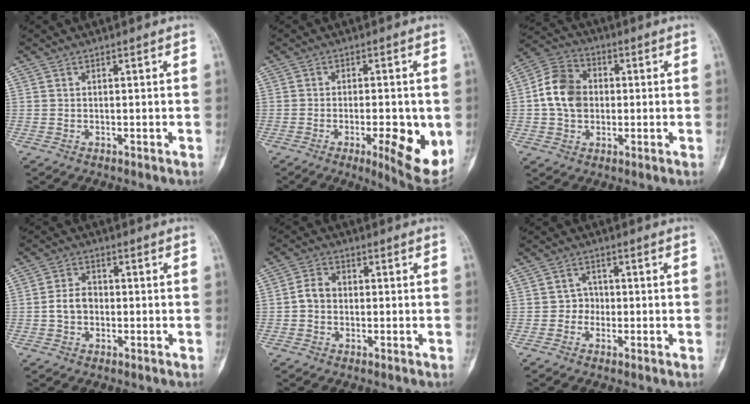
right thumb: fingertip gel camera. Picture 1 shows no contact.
{"total": 11.7, "force": [-2.9, 3.2, 10.8], "torque": [-0.137, -0.016, -0.033]}
{"total": 10.5, "force": [0.2, 8.4, 6.3], "torque": [-0.099, 0.022, -0.004]}
{"total": 4.6, "force": [-0.7, 3.6, 2.8], "torque": [-0.043, 0.016, -0.018]}
{"total": 4.3, "force": [-0.4, 3.5, 2.4], "torque": [-0.035, 0.017, -0.015]}
{"total": 2.6, "force": [-0.7, 2.4, 0.7], "torque": [0.015, 0.011, -0.020]}